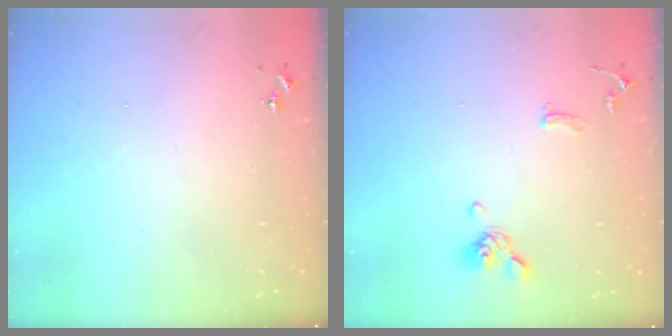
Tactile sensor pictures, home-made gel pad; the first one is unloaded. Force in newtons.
{"total": 11.2, "press": 11.0, "slide": 2.0}